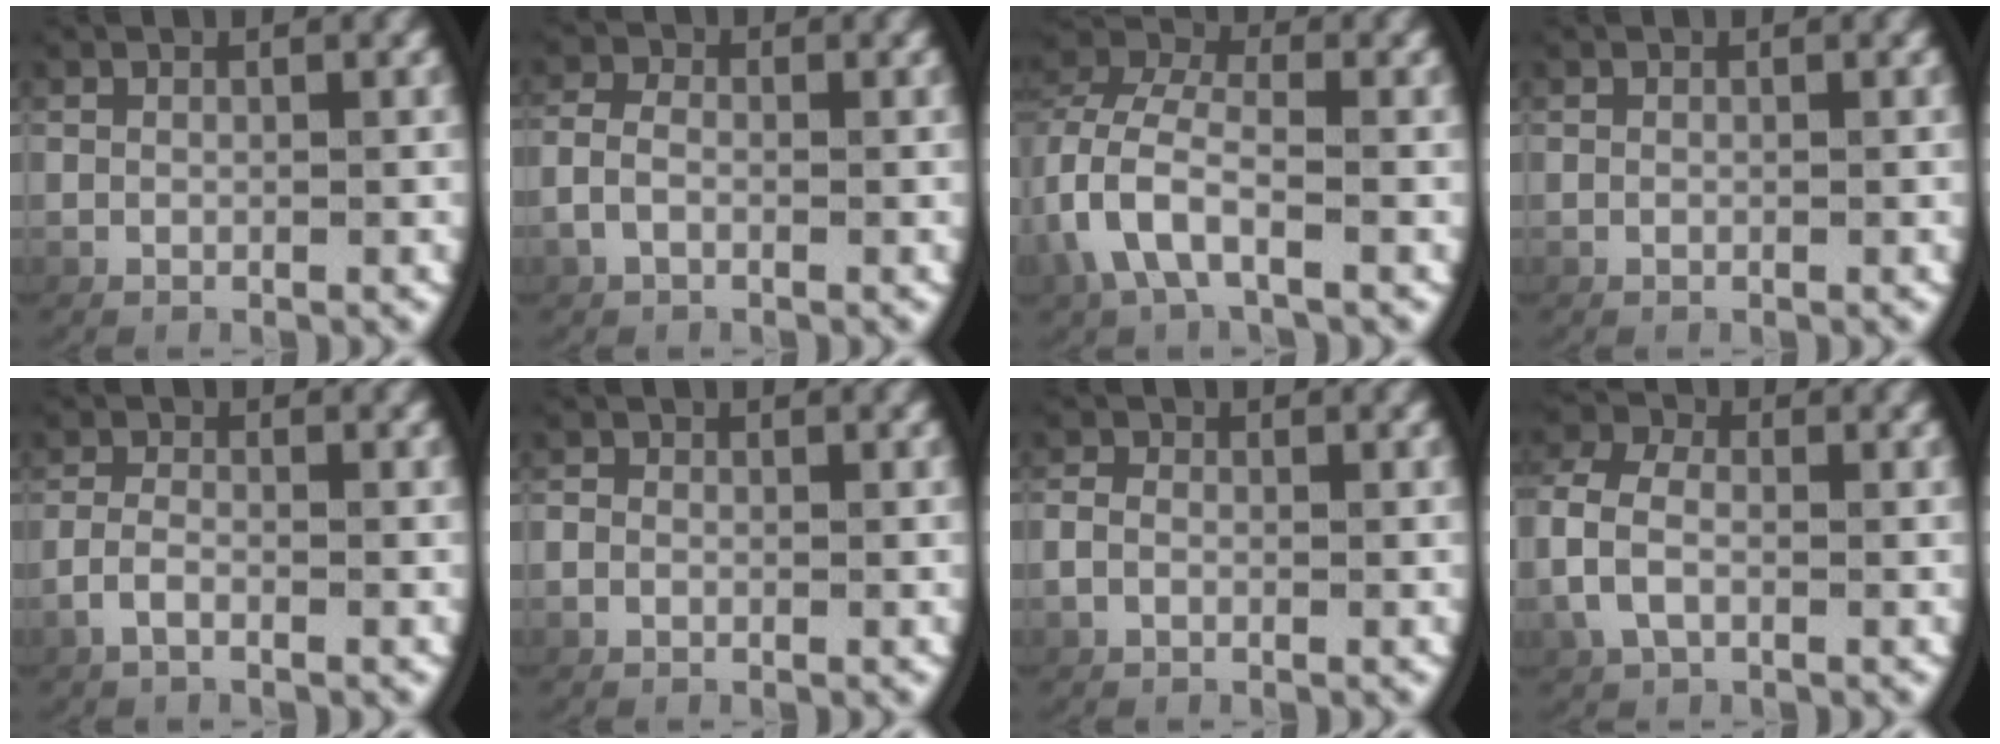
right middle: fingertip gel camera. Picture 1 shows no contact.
{"total": 1.8, "force": [-0.6, 1.2, 1.2], "torque": [-0.036, 0.002, -0.013]}
{"total": 3.8, "force": [-0.5, 2.1, 3.1], "torque": [-0.080, -0.002, -0.008]}
{"total": 0.0}
{"total": 1.6, "force": [-1.1, 0.3, 1.1], "torque": [-0.033, 0.000, -0.020]}
{"total": 1.1, "force": [-0.4, 0.9, 0.3], "torque": [-0.007, 0.007, -0.016]}
{"total": 1.2, "force": [-0.5, 0.9, 0.7], "torque": [-0.014, 0.006, -0.014]}
{"total": 3.7, "force": [-0.3, 2.8, 2.4], "torque": [-0.070, 0.000, -0.006]}